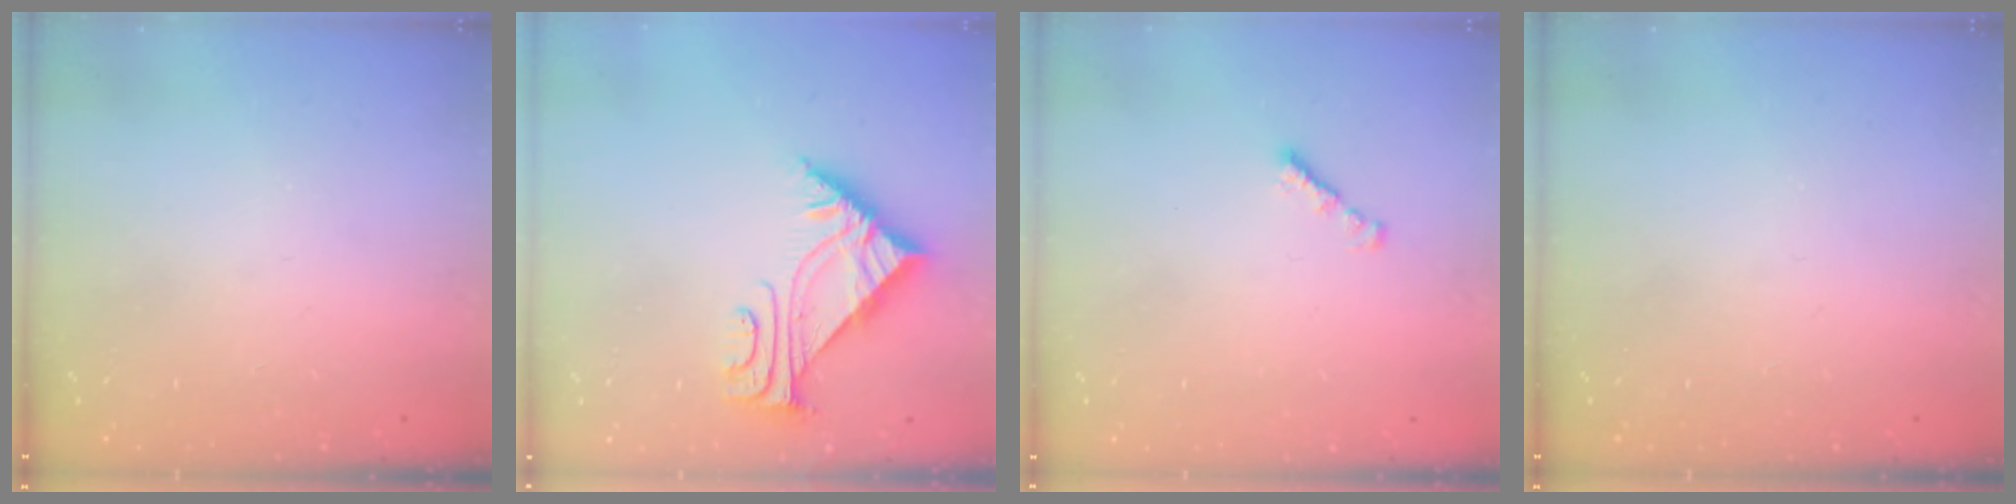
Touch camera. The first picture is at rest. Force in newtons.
{"total": 4.9, "press": 4.8, "slide": 0.8}
{"total": 1.0, "press": 0.8, "slide": 0.5}
{"total": 0.0}